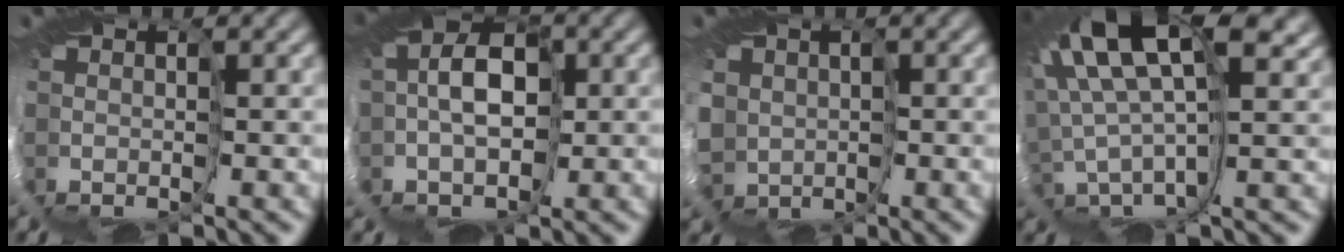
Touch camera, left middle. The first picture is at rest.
{"total": 2.9, "force": [0.0, 1.2, 2.6], "torque": [-0.046, 0.038, -0.015]}
{"total": 6.7, "force": [-0.1, 5.9, 3.2], "torque": [-0.134, -0.011, -0.034]}
{"total": 9.3, "force": [5.2, 1.7, 7.5], "torque": [-0.210, 0.010, 0.100]}